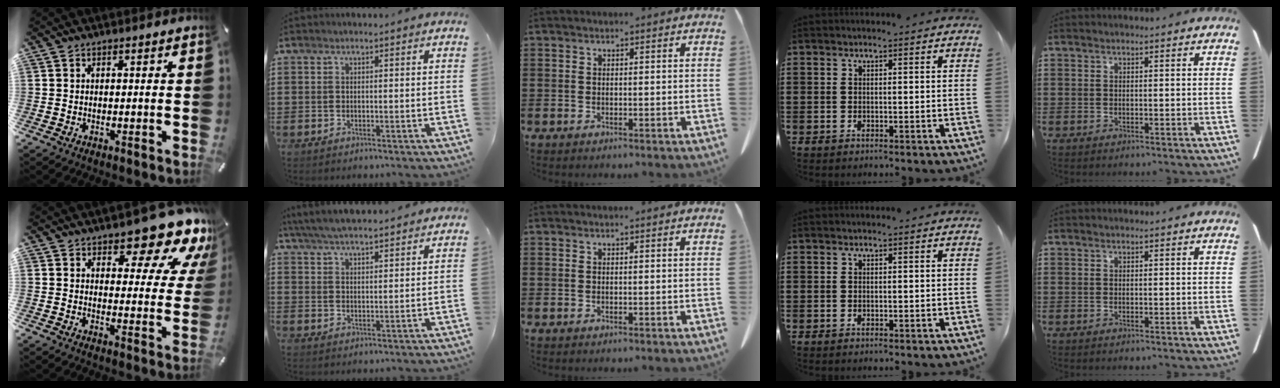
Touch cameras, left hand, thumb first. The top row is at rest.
{"thumb": {"total": 13.8, "force": [10.1, 5.4, 7.7], "torque": [-0.092, -0.078, 0.167]}, "index": {"total": 5.2, "force": [5.0, 0.3, 1.7], "torque": [-0.047, -0.017, 0.091]}}